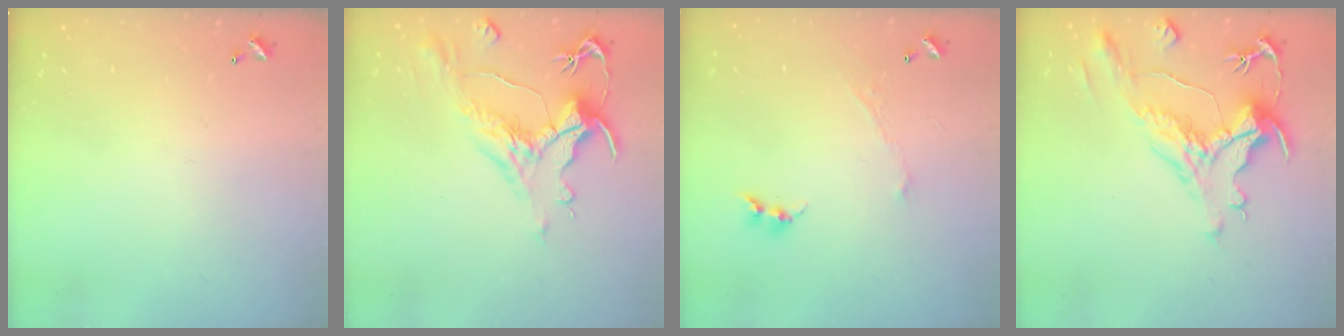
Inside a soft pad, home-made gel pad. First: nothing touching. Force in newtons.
{"total": 1.6, "press": 0.7, "slide": 1.4}
{"total": 1.0, "press": 0.9, "slide": 0.4}
{"total": 1.9, "press": 0.9, "slide": 1.7}